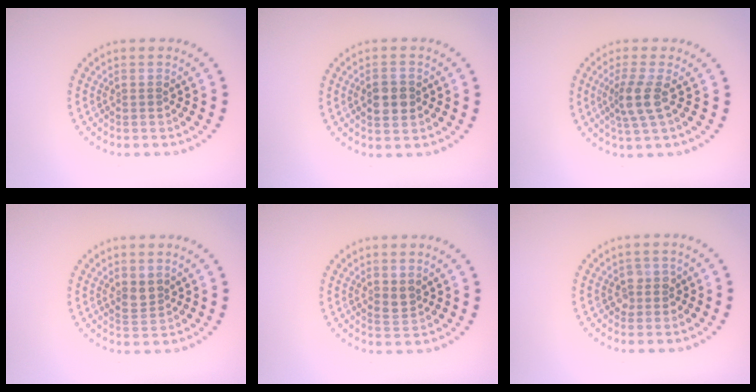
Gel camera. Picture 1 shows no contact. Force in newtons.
{"total": 3.1, "press": 3.1, "slide": 0.2}
{"total": 2.8, "press": 2.1, "slide": 1.8}
{"total": 1.6, "press": 1.4, "slide": 0.7}
{"total": 1.3, "press": 1.2, "slide": 0.5}
{"total": 1.5, "press": 1.3, "slide": 0.7}